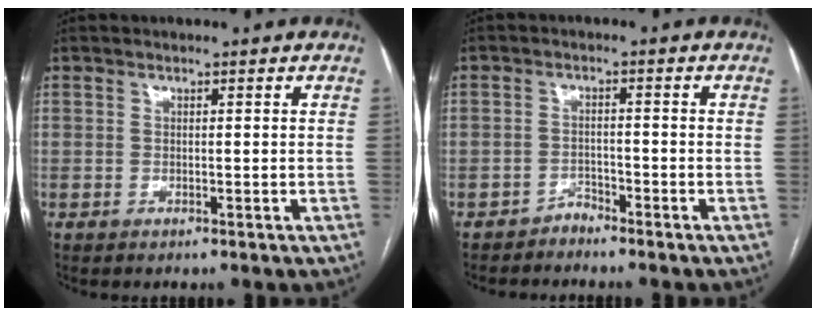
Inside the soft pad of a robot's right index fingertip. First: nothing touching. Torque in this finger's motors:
{"motor_torque": [-0.73, 0.30, -0.49, -0.15]}